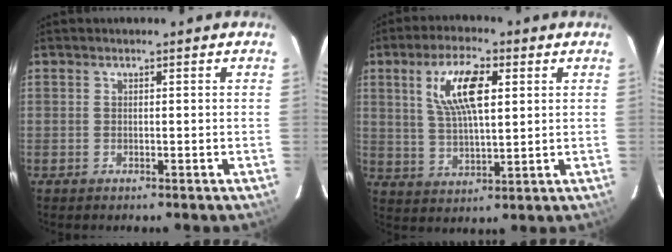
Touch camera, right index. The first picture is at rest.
{"total": 10.7, "force": [3.6, 3.9, 9.2], "torque": [-0.177, 0.012, 0.070]}